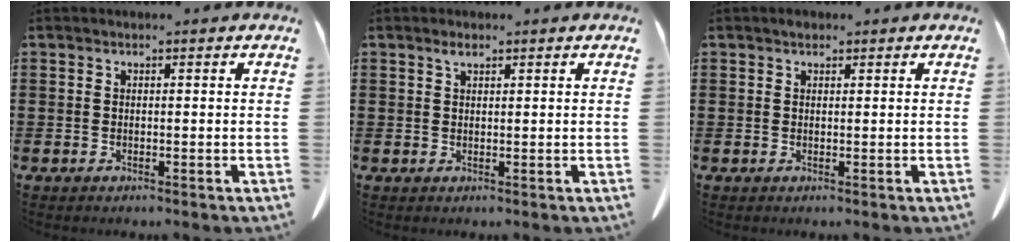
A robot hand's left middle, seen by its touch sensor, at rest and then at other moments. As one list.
[{"total": 1.3, "force": [0.8, 0.5, 1.0], "torque": [-0.021, 0.000, 0.015]}, {"total": 0.9, "force": [0.6, 0.5, 0.3], "torque": [-0.001, -0.002, 0.011]}]